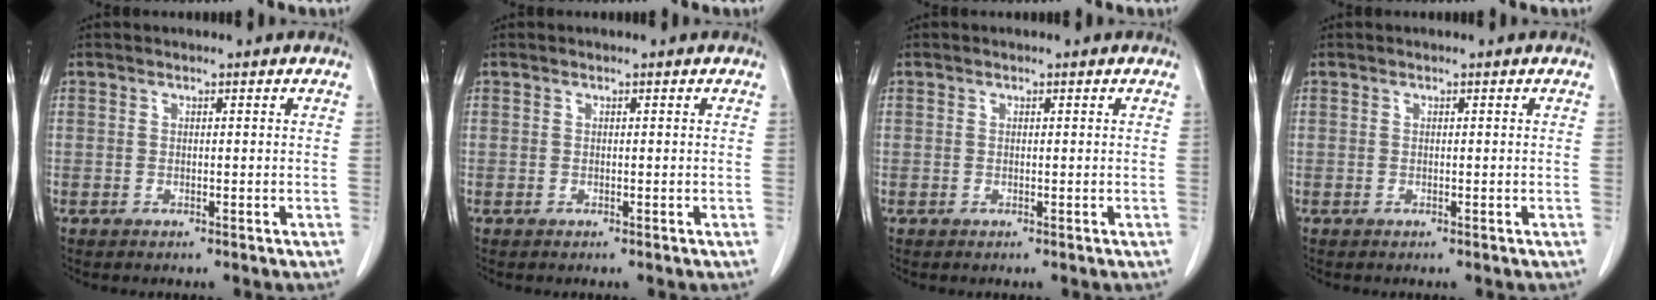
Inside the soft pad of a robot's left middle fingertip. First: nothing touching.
{"total": 0.0}
{"total": 0.0}
{"total": 0.0}